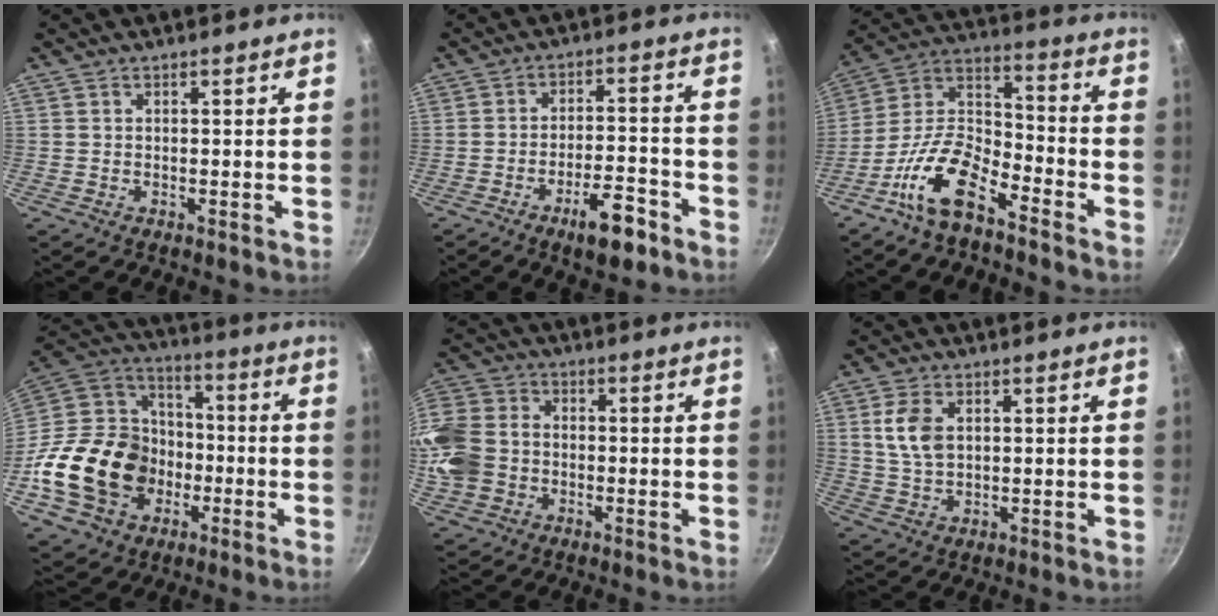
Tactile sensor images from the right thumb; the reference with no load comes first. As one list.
[{"total": 9.0, "force": [-5.4, 2.9, 6.6], "torque": [-0.093, 0.038, -0.078]}, {"total": 14.0, "force": [-8.8, 6.1, 9.0], "torque": [-0.168, 0.081, -0.187]}, {"total": 24.6, "force": [-6.7, 19.2, 14.0], "torque": [-0.241, 0.052, -0.110]}, {"total": 15.0, "force": [-2.1, 12.3, 8.4], "torque": [-0.181, 0.032, -0.052]}, {"total": 6.8, "force": [1.6, 4.3, 5.0], "torque": [-0.090, -0.003, 0.032]}]